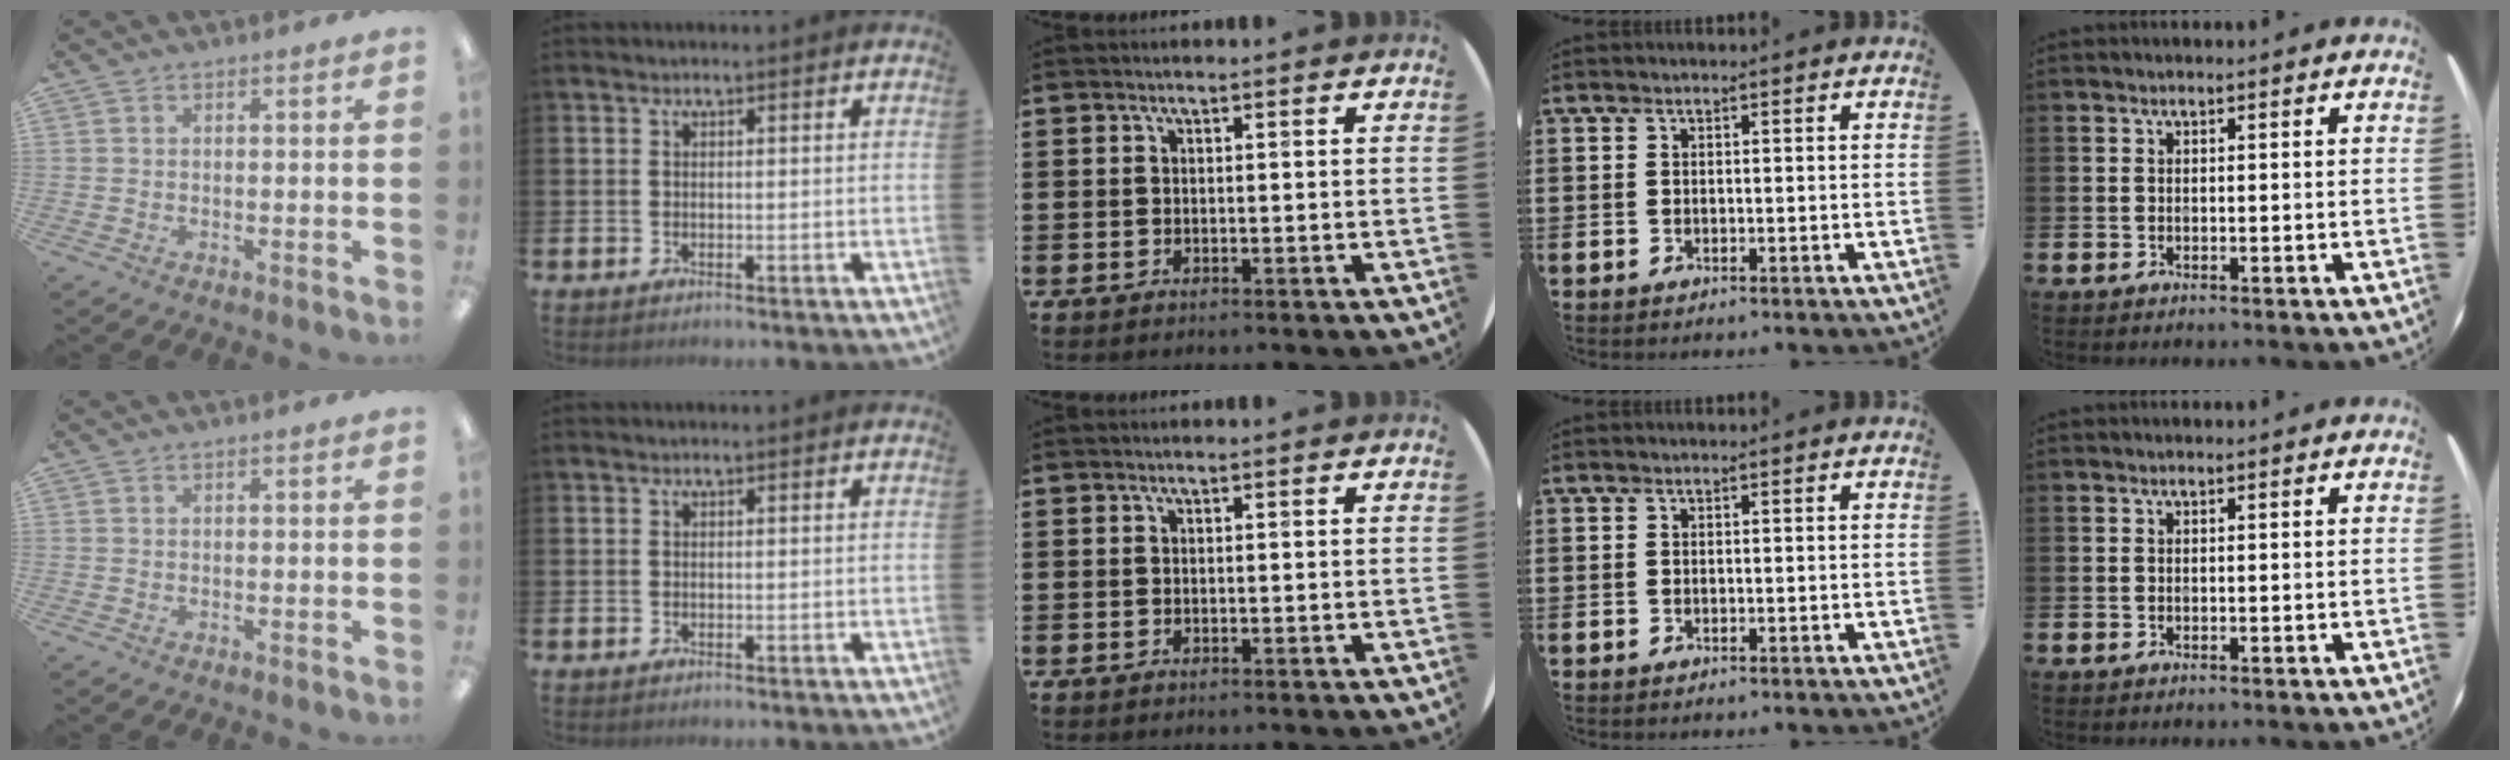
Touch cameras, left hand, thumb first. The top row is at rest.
{}